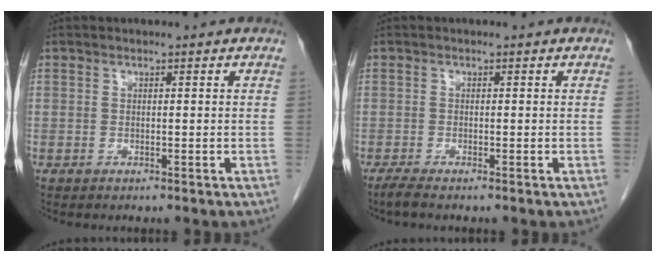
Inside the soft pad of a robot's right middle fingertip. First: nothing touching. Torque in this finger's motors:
{"motor_torque": [0.45, -0.19, -0.06, 0.00]}